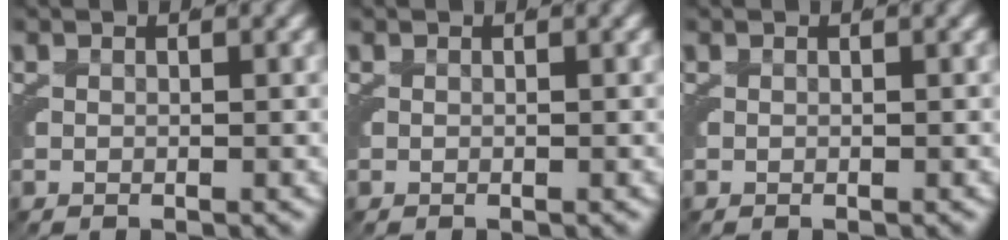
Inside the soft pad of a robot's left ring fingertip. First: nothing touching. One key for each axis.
{"total": 0.0}
{"total": 0.0}